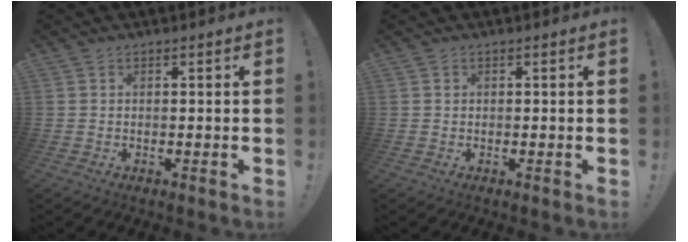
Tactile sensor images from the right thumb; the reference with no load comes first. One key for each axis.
{"total": 0.6, "fx": 0.2, "fy": 0.6, "fz": 0.0, "tx": 0.003, "ty": 0.000, "tz": 0.004}